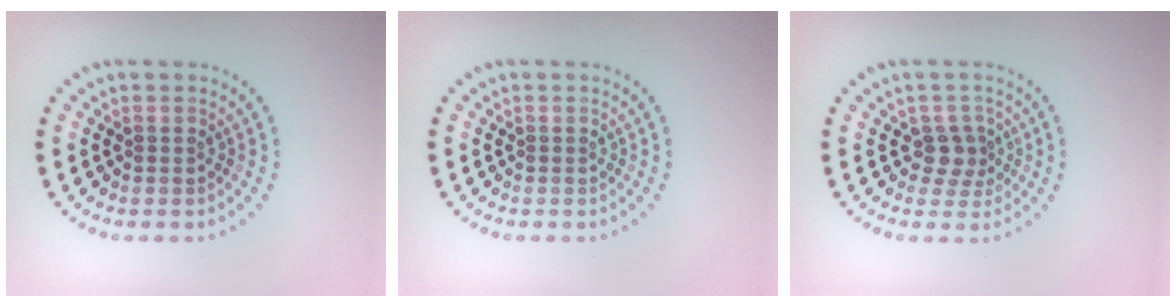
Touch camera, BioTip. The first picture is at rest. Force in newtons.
{"total": 0.0}
{"total": 2.1, "press": 1.6, "slide": 1.3}